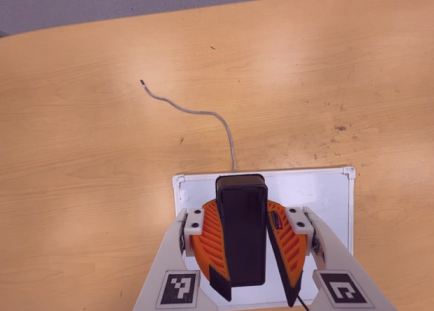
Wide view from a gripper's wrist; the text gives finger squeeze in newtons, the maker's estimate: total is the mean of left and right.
{"total": 10.1, "left": 9.8, "right": 10.4}